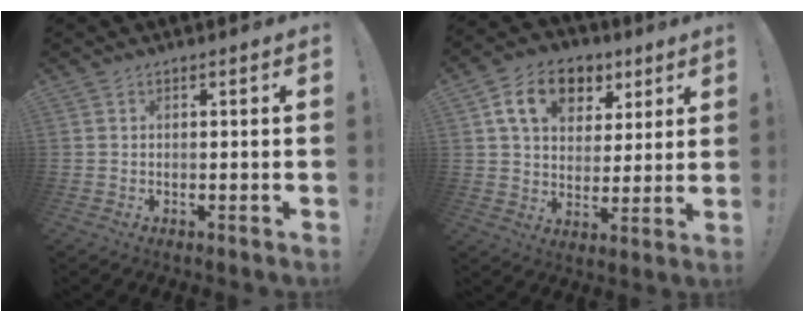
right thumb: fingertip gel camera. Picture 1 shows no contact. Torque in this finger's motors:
{"motor_torque": [0.17, 0.38, 0.66, 0.16, 0.06]}